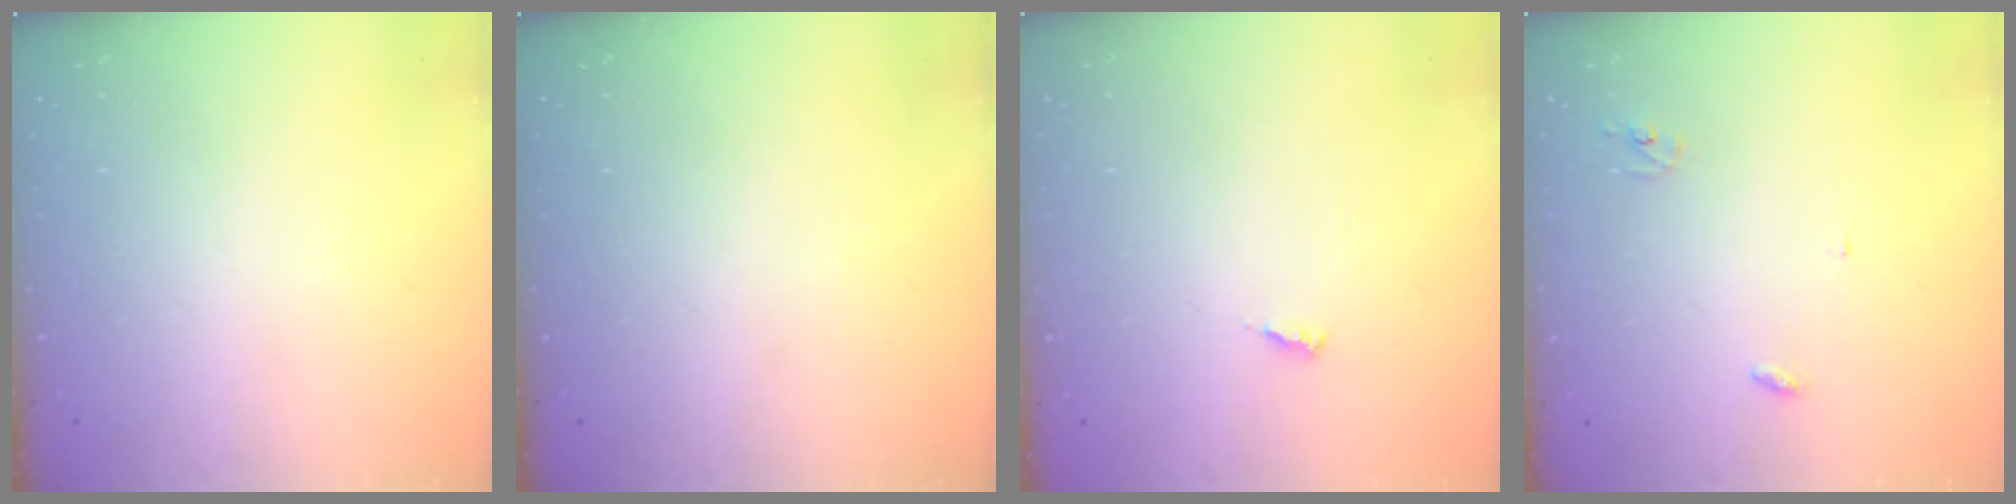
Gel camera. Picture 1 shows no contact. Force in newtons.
{"total": 0.0}
{"total": 3.2, "press": 3.2, "slide": 0.3}
{"total": 2.8, "press": 2.8, "slide": 0.2}